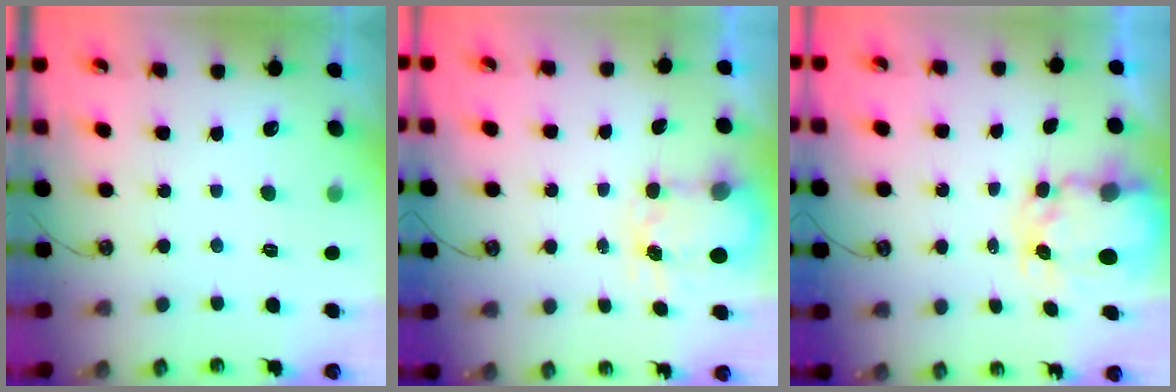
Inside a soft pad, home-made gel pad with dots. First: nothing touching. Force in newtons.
{"total": 3.9, "press": 3.8, "slide": 0.6}
{"total": 5.6, "press": 5.6, "slide": 0.5}